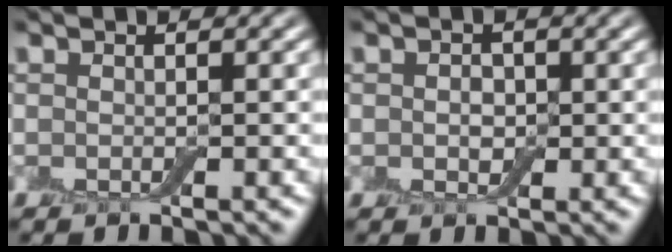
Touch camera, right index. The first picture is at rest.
{"total": 1.4, "force": [0.1, 1.1, 0.8], "torque": [-0.015, 0.002, -0.001]}